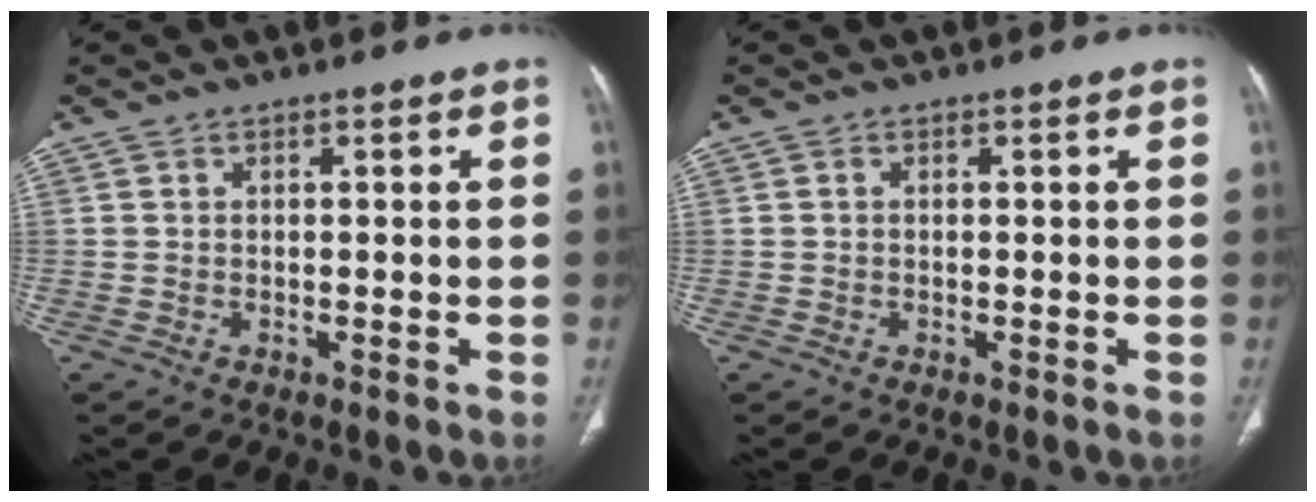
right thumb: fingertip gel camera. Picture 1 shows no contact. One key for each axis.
{"total": 0.0}